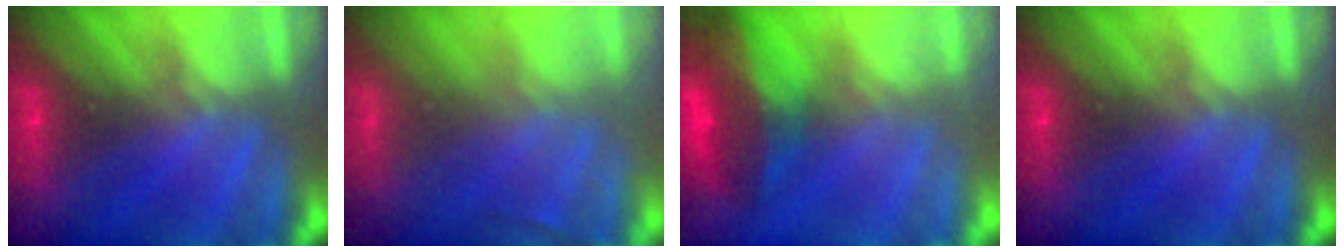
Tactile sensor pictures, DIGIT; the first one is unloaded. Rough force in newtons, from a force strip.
{"total": 2.4}
{"total": 8.2}
{"total": 0.0}